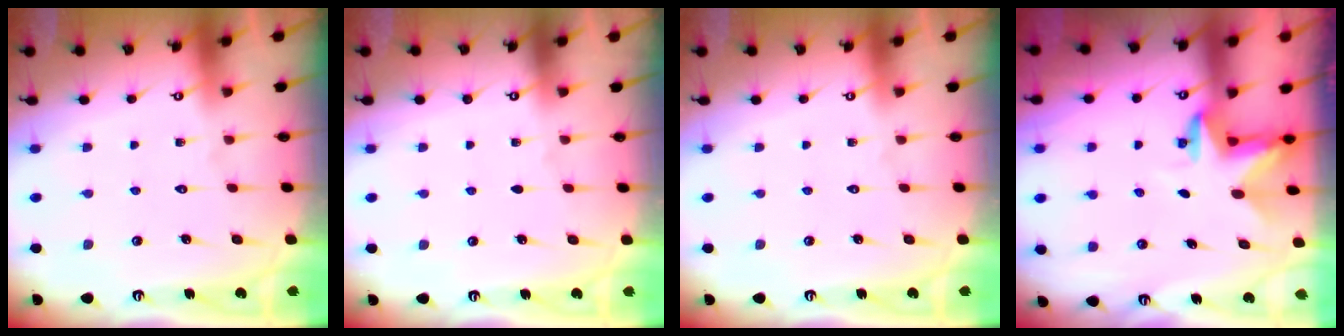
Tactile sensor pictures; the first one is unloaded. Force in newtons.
{"total": 0.0}
{"total": 0.0}
{"total": 2.9, "press": 2.9, "slide": 0.1}